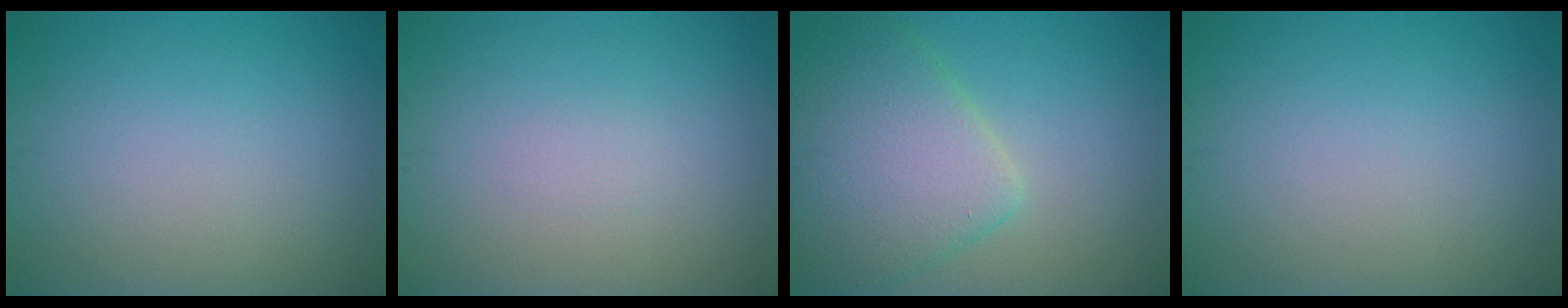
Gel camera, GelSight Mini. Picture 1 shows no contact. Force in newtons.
{"total": 0.6, "press": 0.6, "slide": 0.0}
{"total": 7.1, "press": 7.1, "slide": 0.3}
{"total": 0.0}